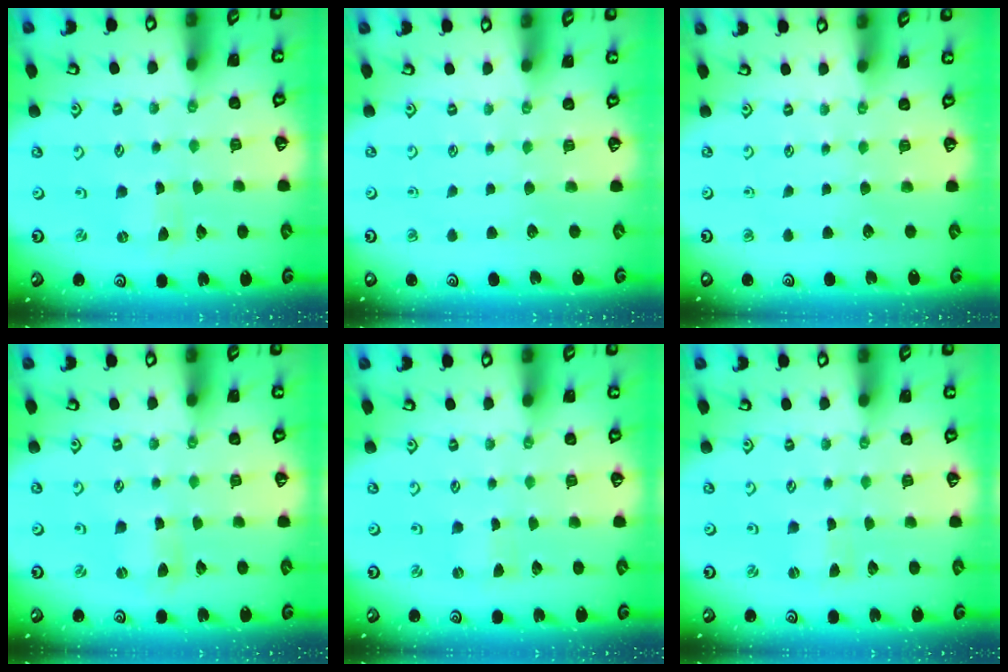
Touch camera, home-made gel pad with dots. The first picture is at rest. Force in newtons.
{"total": 0.0}
{"total": 0.0}
{"total": 1.6, "press": 1.6, "slide": 0.3}
{"total": 0.0}
{"total": 0.0}